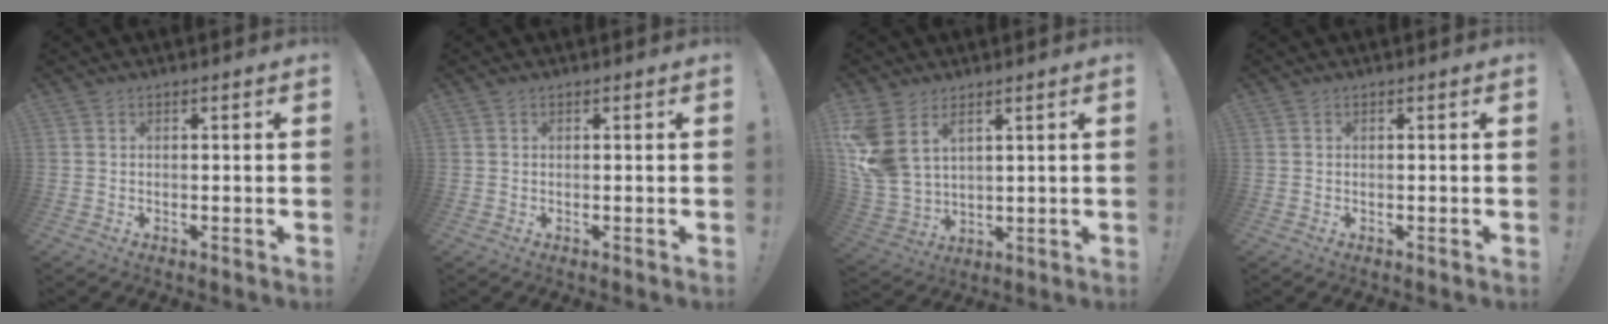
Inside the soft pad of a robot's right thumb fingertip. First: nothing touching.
{"total": 0.0}
{"total": 11.5, "force": [5.4, 7.4, 6.9], "torque": [-0.153, -0.030, 0.109]}
{"total": 0.0}